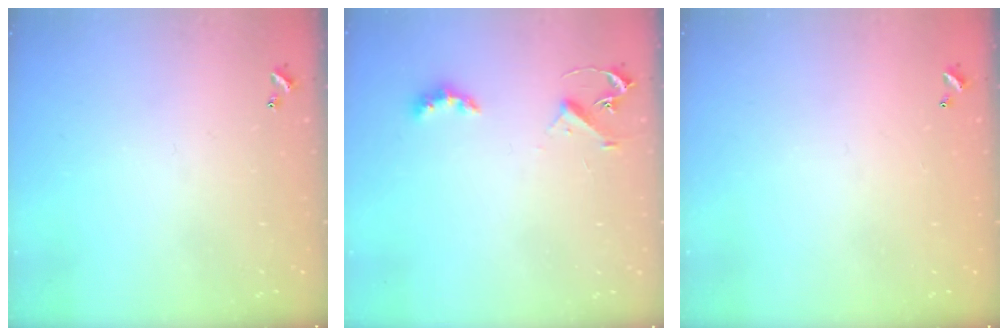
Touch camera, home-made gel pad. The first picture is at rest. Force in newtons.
{"total": 3.7, "press": 3.6, "slide": 0.7}
{"total": 2.6, "press": 2.6, "slide": 0.0}